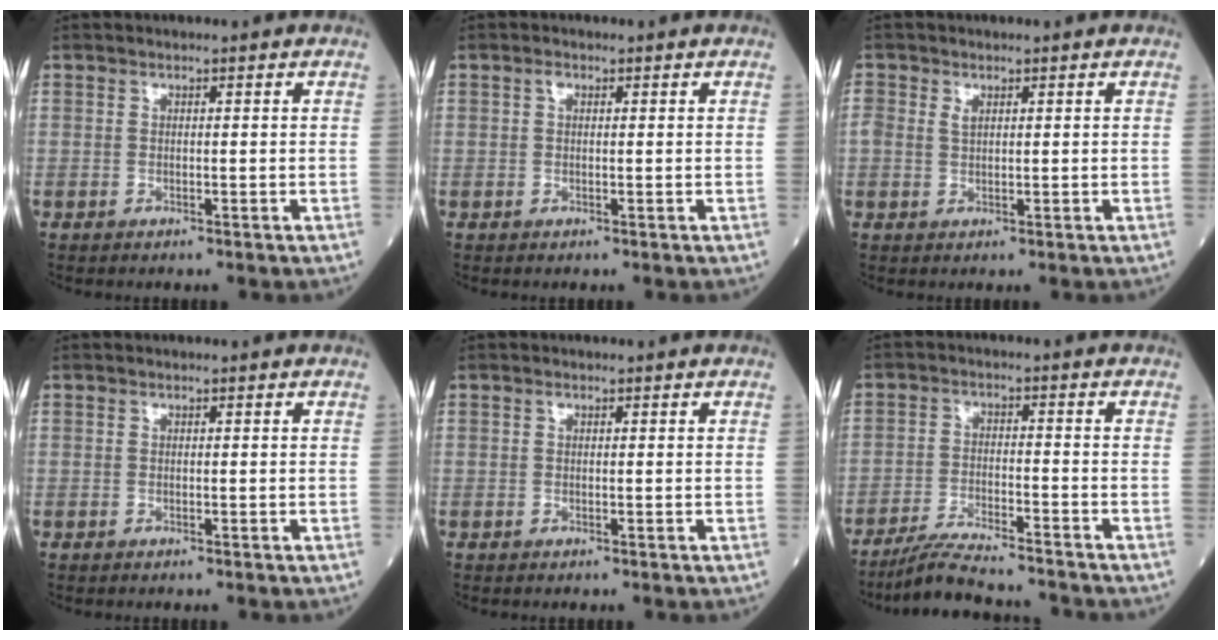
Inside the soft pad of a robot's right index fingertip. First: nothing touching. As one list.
[{"total": 0.8, "force": [0.3, 0.5, 0.5], "torque": [-0.012, 0.004, 0.004]}, {"total": 2.2, "force": [0.8, 1.5, 1.5], "torque": [-0.039, 0.014, 0.021]}, {"total": 0.0}, {"total": 0.0}, {"total": 10.2, "force": [-9.4, 0.6, 3.9], "torque": [-0.068, -0.012, -0.159]}]